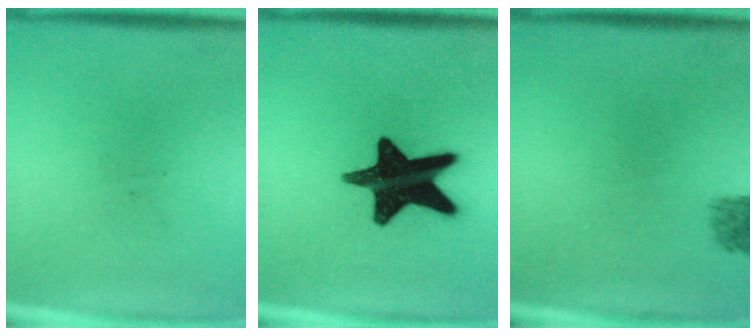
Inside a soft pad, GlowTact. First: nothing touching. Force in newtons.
{"total": 17.9}
{"total": 1.8}